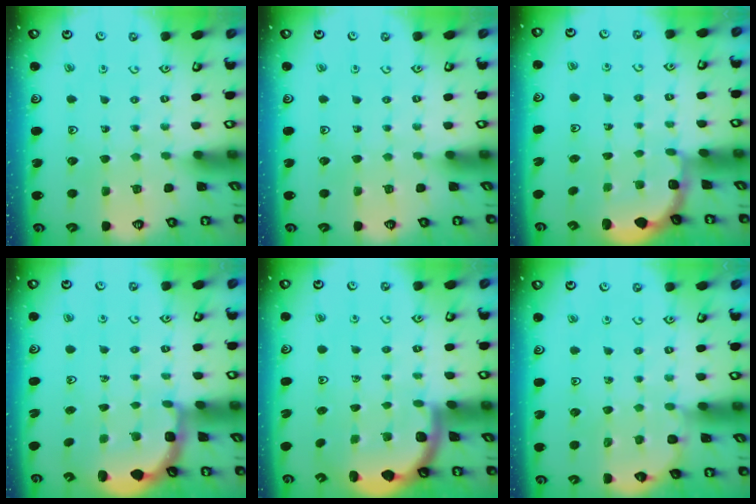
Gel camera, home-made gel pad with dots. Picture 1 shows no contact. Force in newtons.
{"total": 0.0}
{"total": 1.9, "press": 1.7, "slide": 0.7}
{"total": 2.9, "press": 2.3, "slide": 1.7}
{"total": 1.6, "press": 1.6, "slide": 0.1}
{"total": 3.2, "press": 3.2, "slide": 0.3}